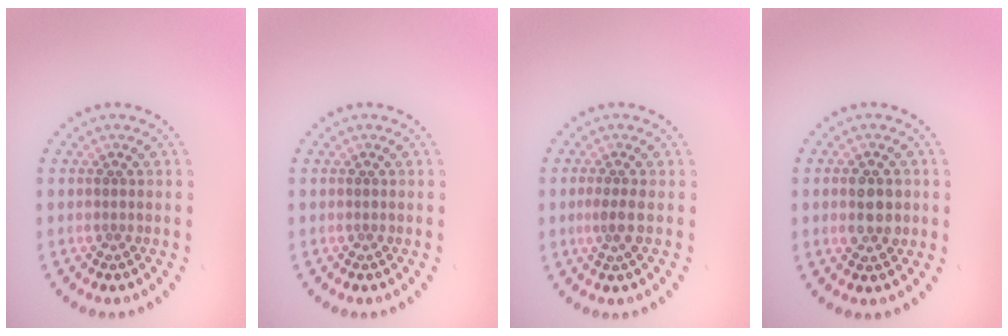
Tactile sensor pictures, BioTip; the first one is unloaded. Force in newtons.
{"total": 0.0}
{"total": 1.7, "press": 1.2, "slide": 1.1}
{"total": 2.9, "press": 2.9, "slide": 0.2}